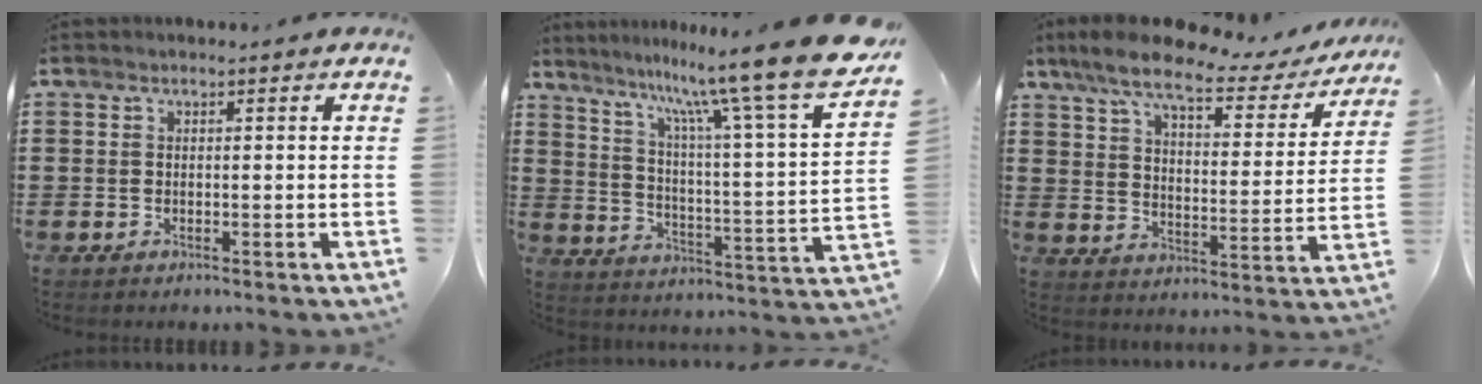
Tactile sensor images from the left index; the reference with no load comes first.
{"total": 13.8, "force": [11.4, -0.9, 7.7], "torque": [-0.153, -0.091, 0.178]}
{"total": 9.1, "force": [7.1, 1.7, 5.4], "torque": [-0.132, -0.028, 0.120]}